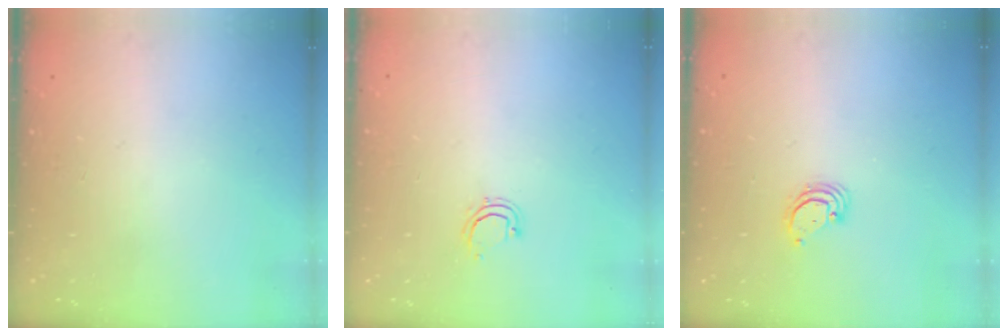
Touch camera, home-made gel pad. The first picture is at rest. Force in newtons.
{"total": 4.7, "press": 4.6, "slide": 0.9}
{"total": 2.9, "press": 2.9, "slide": 0.3}